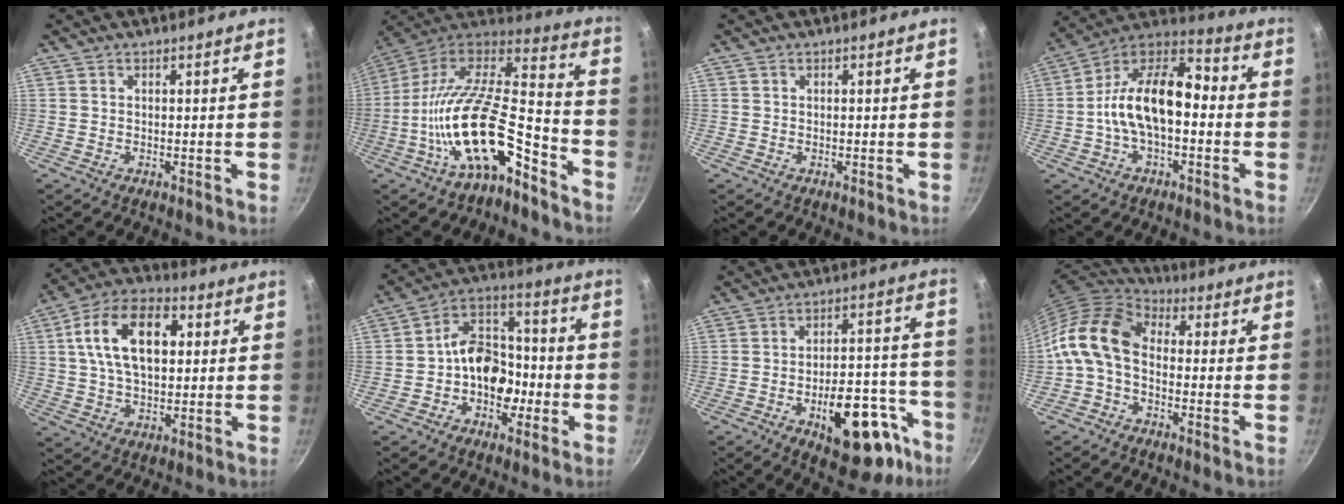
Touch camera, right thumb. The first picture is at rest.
{"total": 22.1, "force": [-10.6, 8.6, 17.4], "torque": [-0.291, 0.074, -0.199]}
{"total": 0.0}
{"total": 16.6, "force": [-1.7, 9.2, 13.7], "torque": [-0.220, 0.052, -0.050]}
{"total": 16.3, "force": [3.6, 9.7, 12.5], "torque": [-0.197, 0.015, 0.051]}
{"total": 12.5, "force": [-2.7, 9.3, 7.9], "torque": [-0.071, 0.055, -0.058]}
{"total": 20.4, "force": [-9.8, 9.9, 14.9], "torque": [-0.137, 0.062, -0.124]}
{"total": 13.1, "force": [-1.5, 8.8, 9.6], "torque": [-0.182, 0.042, -0.054]}